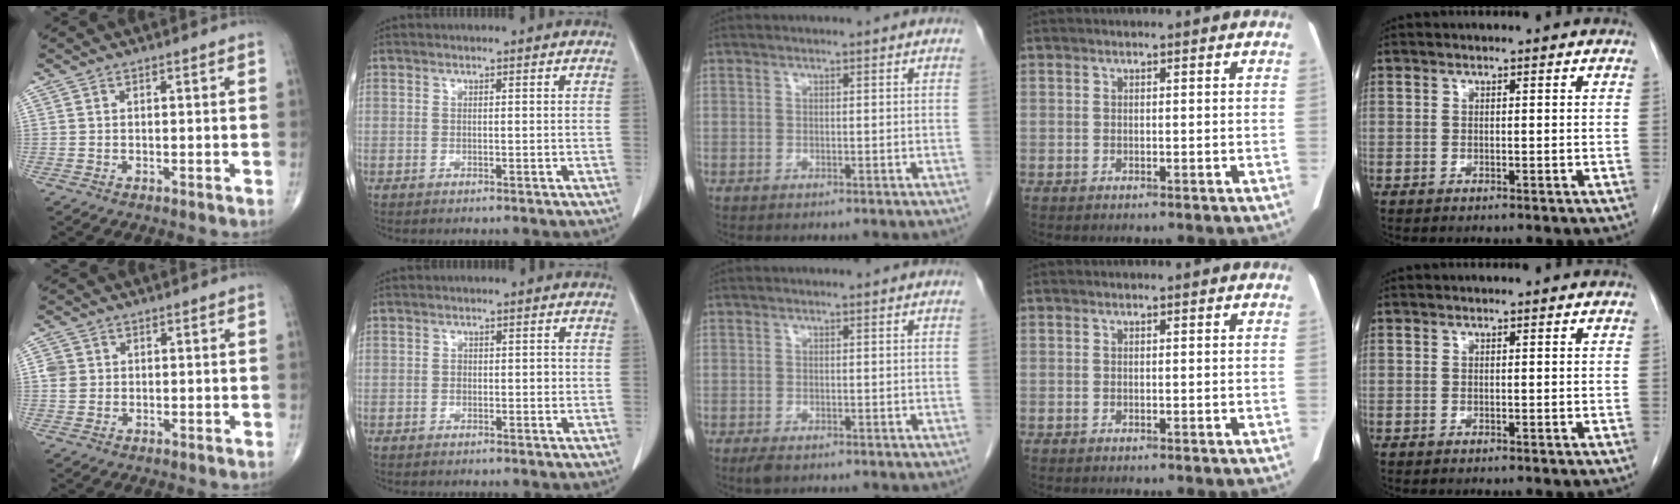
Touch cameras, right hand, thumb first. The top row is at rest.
{"thumb": {"total": 2.6, "force": [0.4, 2.4, 0.9], "torque": [-0.005, 0.002, 0.009]}, "index": {"total": 1.4, "force": [-0.2, 0.9, 1.1], "torque": [-0.012, 0.005, -0.002]}, "middle": {"total": 1.5, "force": [-1.0, 0.6, 1.0], "torque": [-0.021, -0.003, -0.013]}}